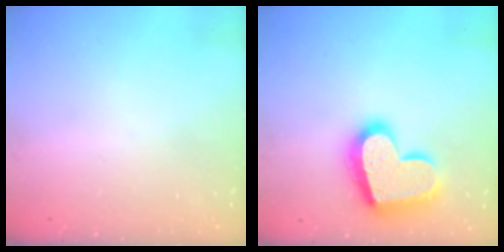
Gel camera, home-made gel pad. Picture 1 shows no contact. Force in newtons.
{"total": 20.3, "press": 20.3, "slide": 1.4}